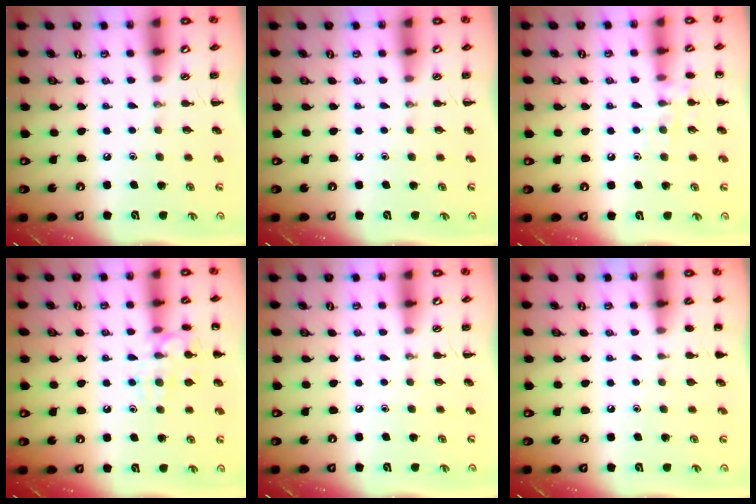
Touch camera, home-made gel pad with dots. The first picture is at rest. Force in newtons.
{"total": 0.0}
{"total": 7.6, "press": 7.5, "slide": 1.2}
{"total": 12.7, "press": 12.7, "slide": 0.7}
{"total": 0.0}
{"total": 1.2, "press": 1.2, "slide": 0.1}